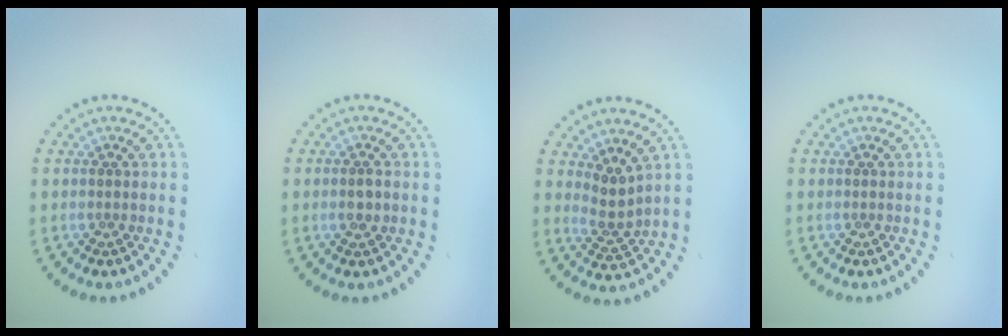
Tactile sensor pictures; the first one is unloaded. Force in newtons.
{"total": 1.2, "press": 1.2, "slide": 0.4}
{"total": 2.2, "press": 1.6, "slide": 1.5}
{"total": 0.0}